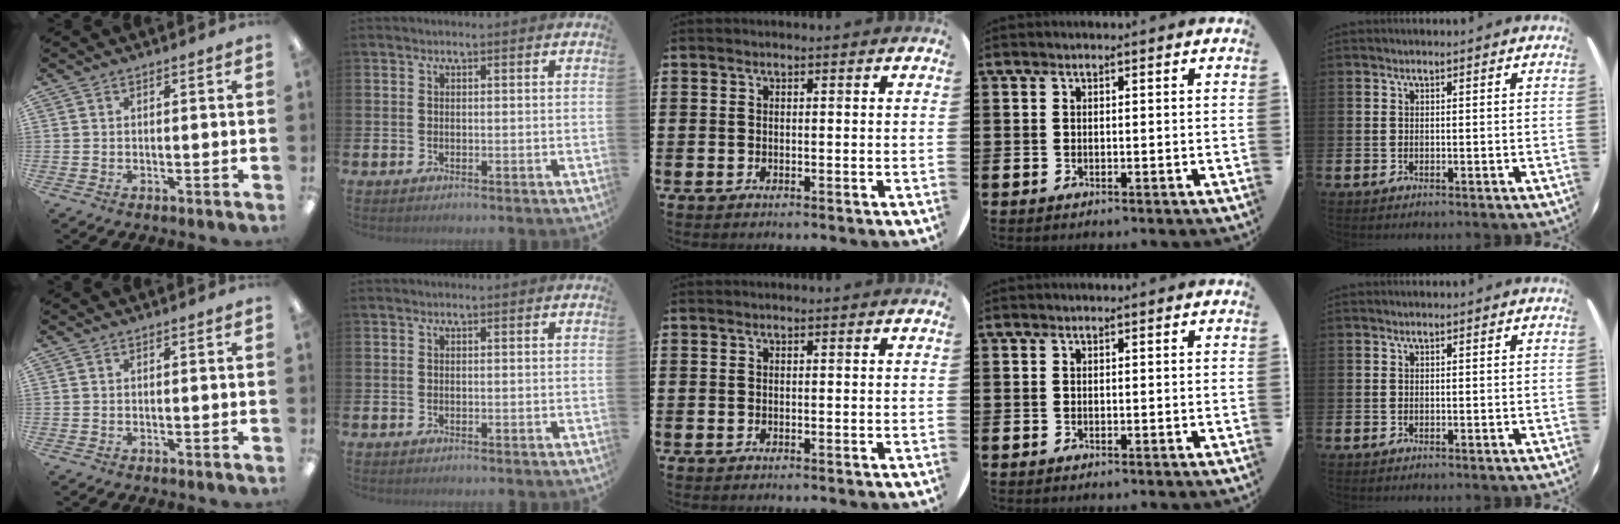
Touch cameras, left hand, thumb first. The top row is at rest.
{}